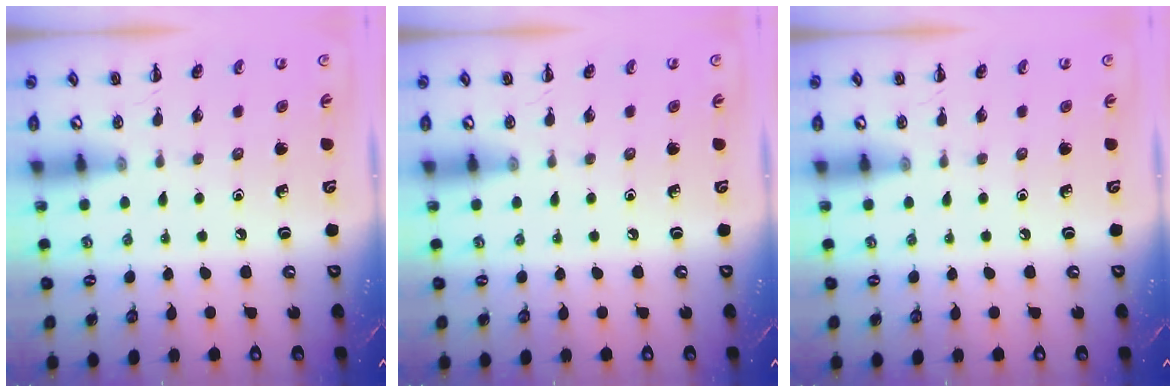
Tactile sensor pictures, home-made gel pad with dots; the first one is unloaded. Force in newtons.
{"total": 0.0}
{"total": 0.0}